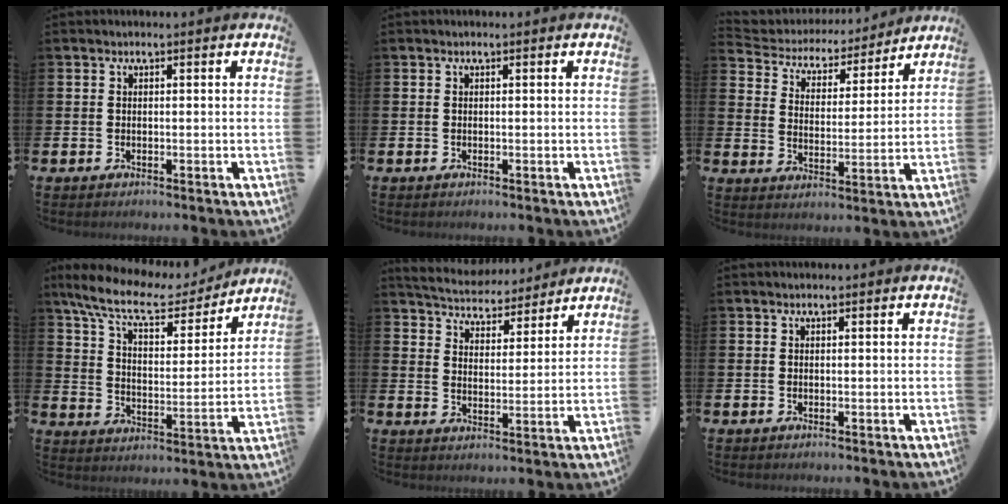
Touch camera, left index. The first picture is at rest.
{"total": 0.0}
{"total": 4.6, "force": [4.2, 1.8, 0.3], "torque": [-0.038, -0.037, 0.066]}
{"total": 10.2, "force": [8.8, 2.7, 4.5], "torque": [-0.121, -0.050, 0.148]}
{"total": 5.4, "force": [5.3, 1.2, 0.1], "torque": [-0.034, -0.033, 0.094]}
{"total": 0.0}